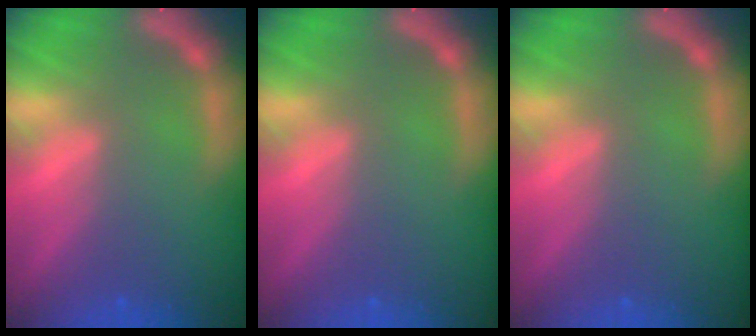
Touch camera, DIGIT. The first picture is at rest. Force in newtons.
{"total": 0.0}
{"total": 0.0}